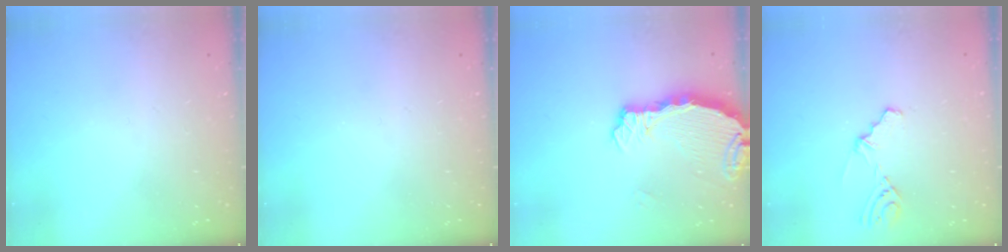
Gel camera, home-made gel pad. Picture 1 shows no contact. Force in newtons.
{"total": 0.0}
{"total": 5.5, "press": 5.5, "slide": 0.6}
{"total": 4.1, "press": 4.0, "slide": 0.9}